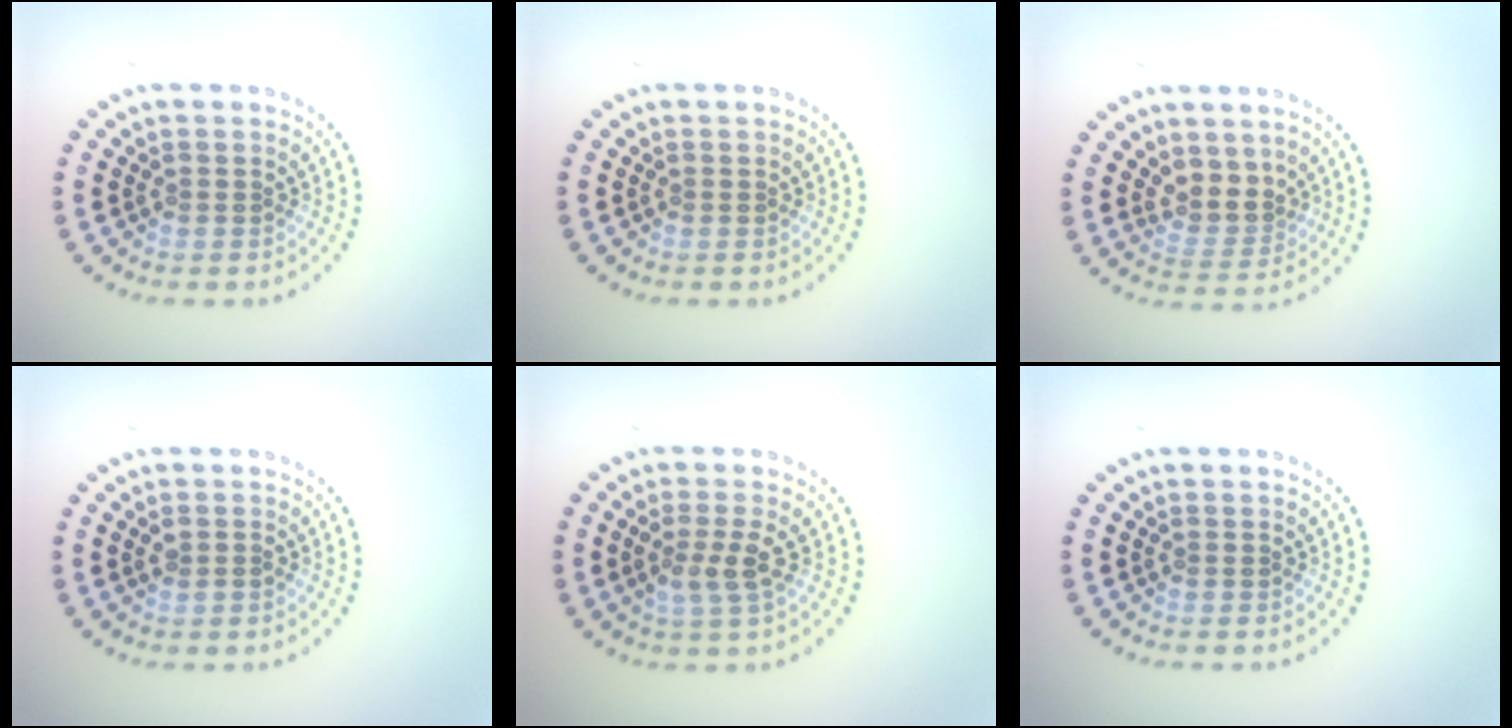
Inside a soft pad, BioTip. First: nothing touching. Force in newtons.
{"total": 0.0}
{"total": 2.8, "press": 2.3, "slide": 1.6}
{"total": 0.8, "press": 0.7, "slide": 0.2}
{"total": 2.4, "press": 2.1, "slide": 1.0}
{"total": 0.0}